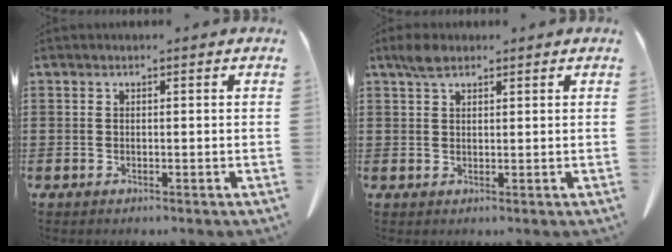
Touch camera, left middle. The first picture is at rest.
{"total": 2.7, "force": [1.9, 1.1, 1.6], "torque": [-0.037, 0.004, 0.036]}